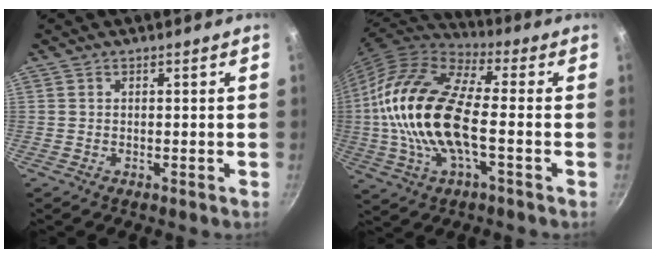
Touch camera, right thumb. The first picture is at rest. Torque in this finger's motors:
{"motor_torque": [-0.67, 1.74, 2.28, -0.50, 0.79]}